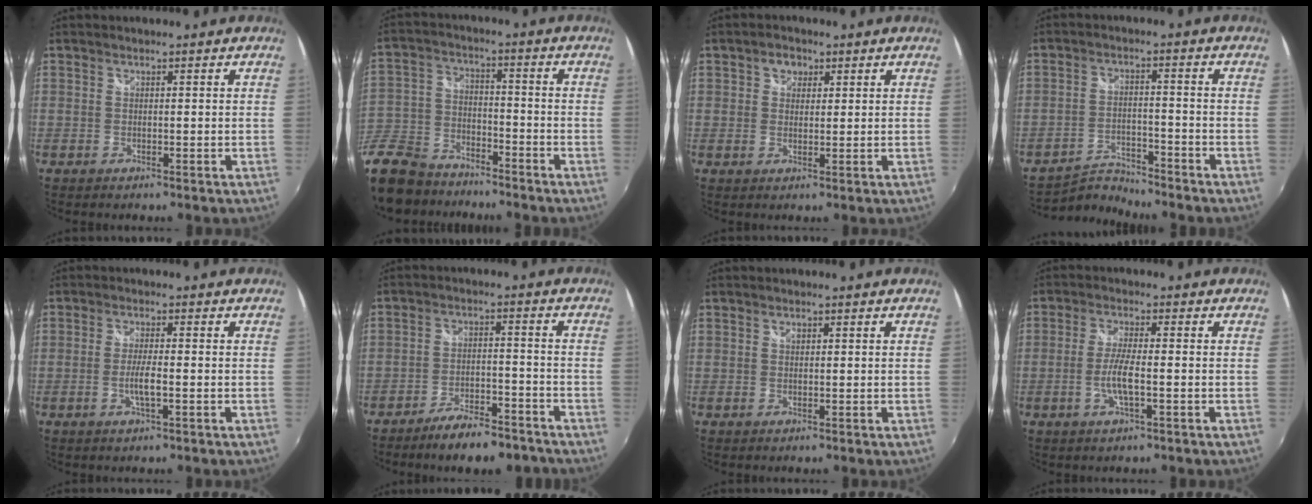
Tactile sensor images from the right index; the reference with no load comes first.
{"total": 18.4, "force": [-13.8, 9.5, 7.7], "torque": [-0.208, -0.007, -0.245]}
{"total": 2.8, "force": [1.1, 2.4, 1.1], "torque": [-0.011, 0.011, 0.017]}
{"total": 5.8, "force": [-5.7, 0.4, -0.5], "torque": [-0.003, 0.014, -0.103]}
{"total": 3.3, "force": [-1.1, 0.2, 3.1], "torque": [-0.060, -0.003, -0.021]}
{"total": 10.0, "force": [-8.5, 2.8, 4.5], "torque": [-0.091, 0.009, -0.126]}
{"total": 0.6, "force": [0.2, 0.4, 0.4], "torque": [-0.006, 0.004, 0.005]}
{"total": 4.9, "force": [-1.5, 0.6, 4.7], "torque": [-0.096, -0.002, -0.029]}